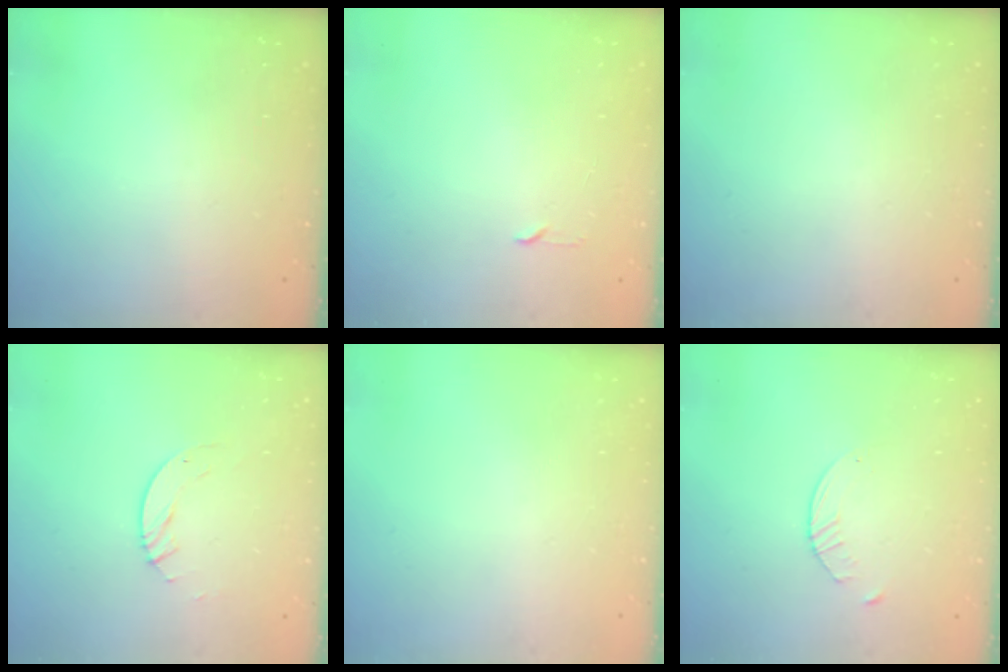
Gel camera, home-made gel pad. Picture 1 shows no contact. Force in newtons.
{"total": 2.3, "press": 2.2, "slide": 0.3}
{"total": 0.0}
{"total": 4.5, "press": 4.5, "slide": 0.4}
{"total": 0.0}
{"total": 2.0, "press": 2.0, "slide": 0.3}